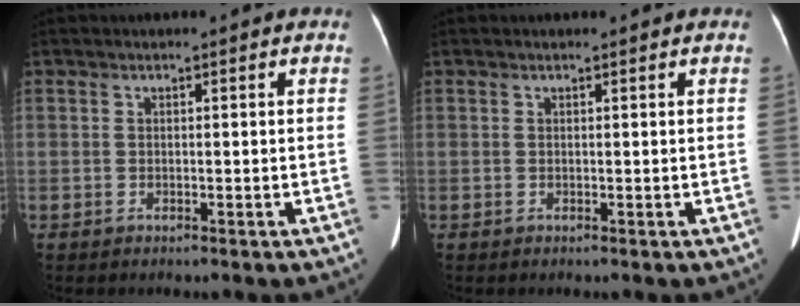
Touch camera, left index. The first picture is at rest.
{"total": 0.7, "force": [0.6, 0.0, 0.2], "torque": [-0.008, 0.004, 0.011]}